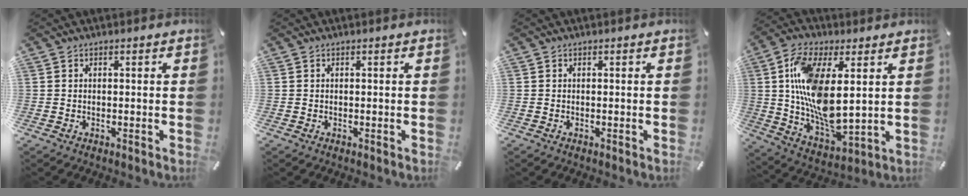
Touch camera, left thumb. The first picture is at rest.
{"total": 0.0}
{"total": 0.0}
{"total": 16.0, "force": [3.9, 7.7, 13.5], "torque": [-0.281, -0.022, 0.071]}